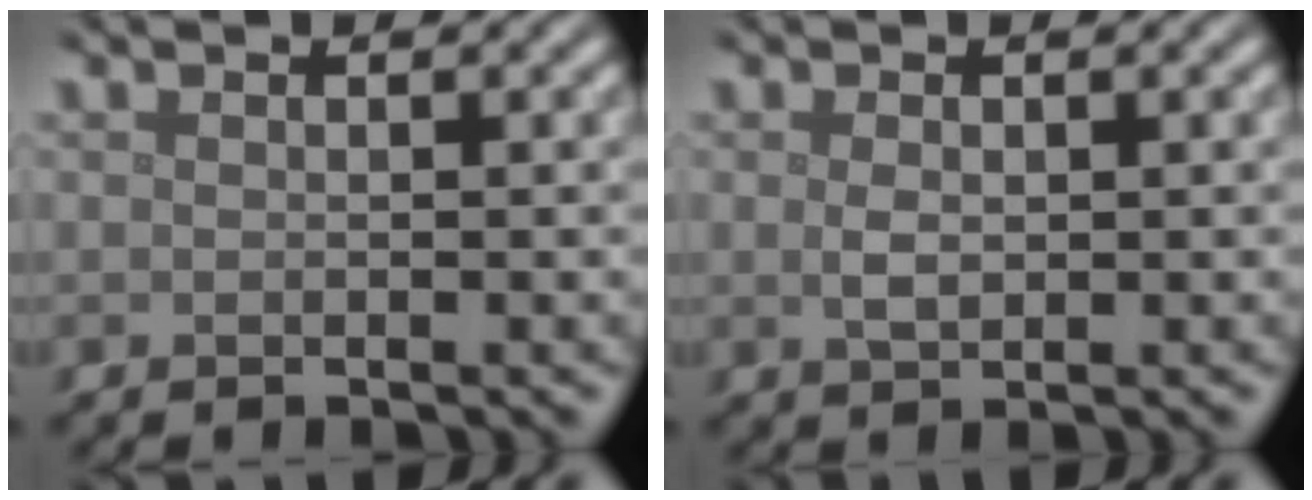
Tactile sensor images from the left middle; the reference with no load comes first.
{"total": 1.4, "force": [0.1, 0.9, 1.1], "torque": [-0.028, -0.001, 0.005]}